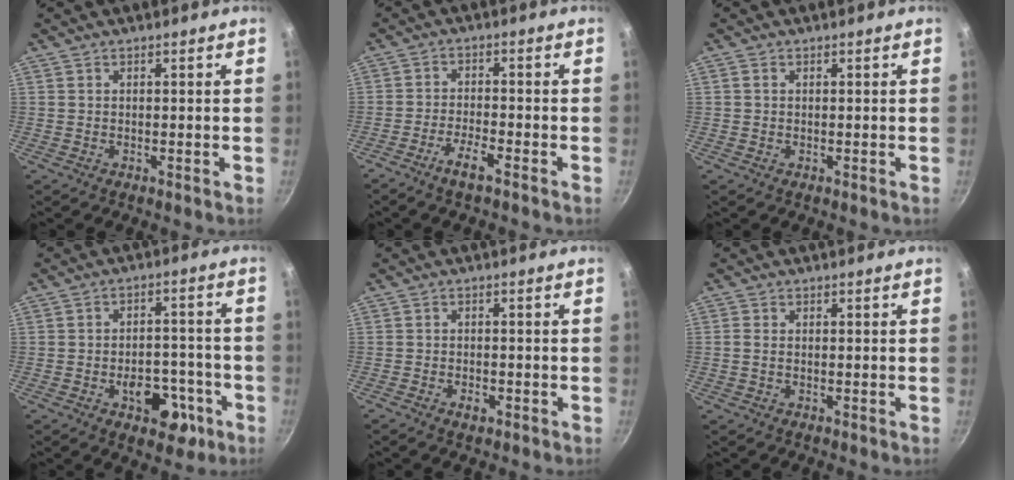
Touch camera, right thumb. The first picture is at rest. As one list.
[{"total": 4.4, "force": [-3.1, 0.8, 3.0], "torque": [-0.063, 0.023, -0.061]}, {"total": 0.8, "force": [0.1, 0.6, 0.4], "torque": [-0.005, 0.003, 0.001]}, {"total": 10.7, "force": [-4.8, 6.5, 6.9], "torque": [-0.056, 0.033, -0.061]}, {"total": 2.3, "force": [-1.3, 1.3, 1.4], "torque": [-0.026, 0.011, -0.024]}, {"total": 1.2, "force": [-0.3, 0.7, 0.9], "torque": [-0.021, 0.004, -0.007]}]